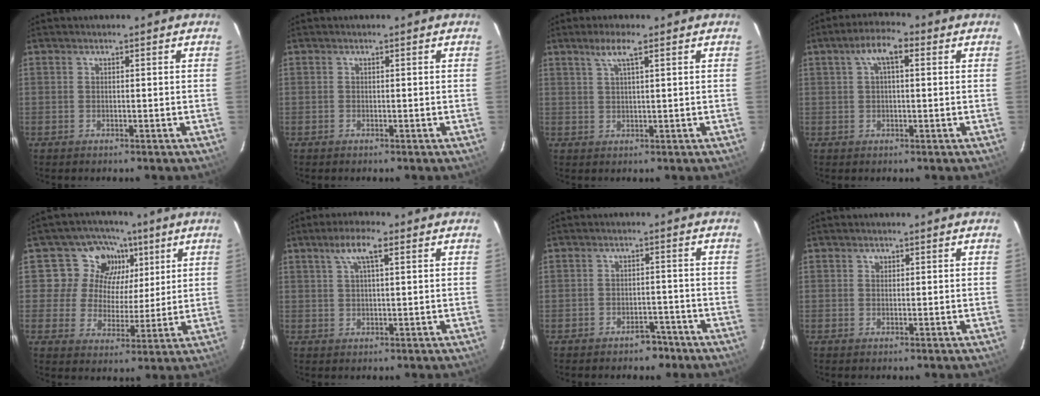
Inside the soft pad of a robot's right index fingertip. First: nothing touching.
{"total": 0.0}
{"total": 3.6, "force": [2.1, 0.2, 2.9], "torque": [-0.056, 0.006, 0.040]}
{"total": 5.6, "force": [1.9, 2.2, 4.8], "torque": [-0.089, 0.020, 0.034]}
{"total": 10.9, "force": [5.2, 9.2, 2.5], "torque": [-0.042, 0.003, 0.081]}
{"total": 5.2, "force": [2.6, 1.2, 4.4], "torque": [-0.083, 0.011, 0.046]}
{"total": 4.0, "force": [-3.0, 2.5, 1.0], "torque": [-0.018, 0.021, -0.027]}
{"total": 0.8, "force": [0.3, 0.7, 0.1], "torque": [0.000, 0.004, 0.004]}